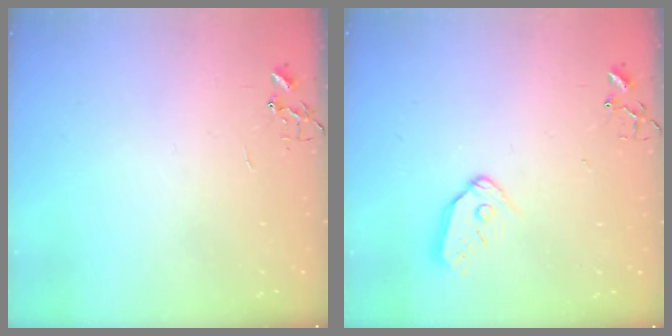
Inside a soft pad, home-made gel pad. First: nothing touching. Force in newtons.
{"total": 9.0, "press": 8.9, "slide": 0.9}